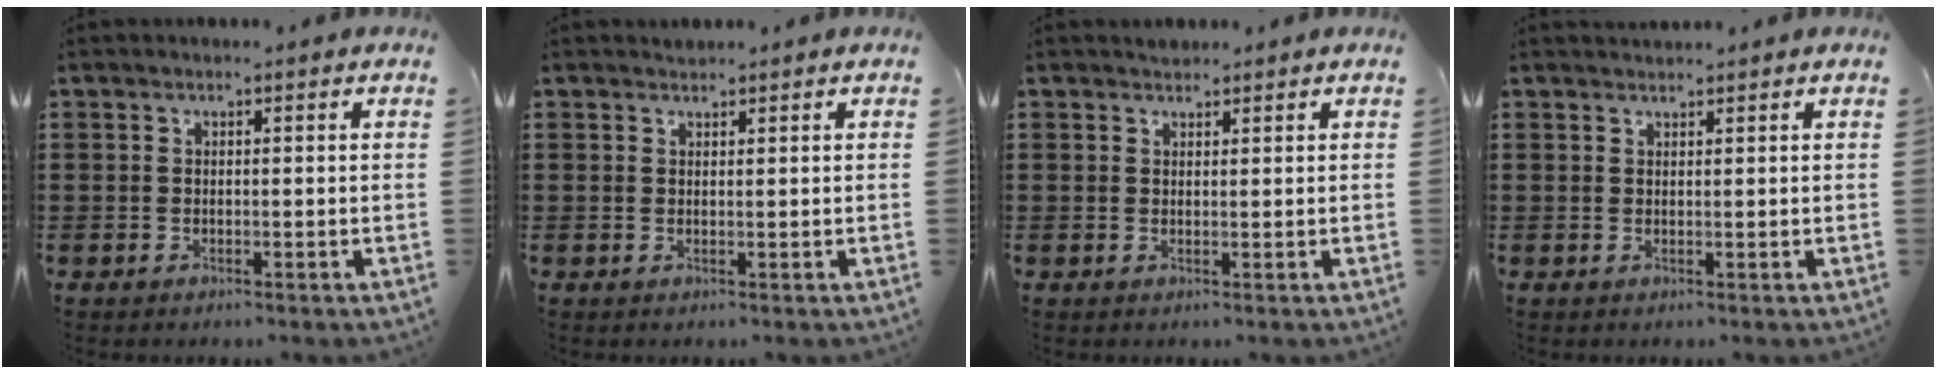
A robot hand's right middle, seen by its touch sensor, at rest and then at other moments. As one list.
[{"total": 0.8, "force": [0.7, 0.2, -0.3], "torque": [0.003, -0.001, 0.014]}, {"total": 1.2, "force": [1.1, 0.4, -0.2], "torque": [0.001, 0.001, 0.022]}, {"total": 1.1, "force": [1.1, 0.0, -0.1], "torque": [0.000, -0.002, 0.021]}]